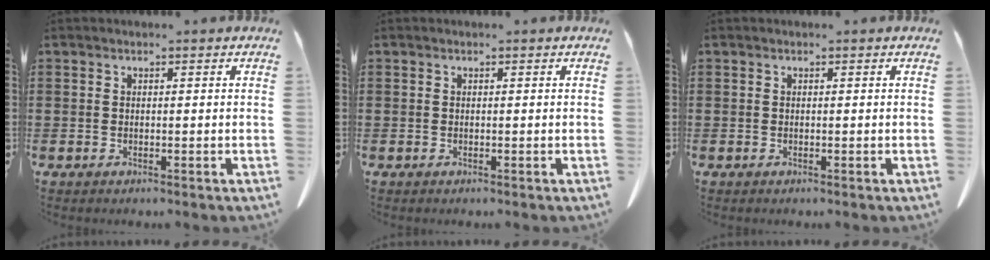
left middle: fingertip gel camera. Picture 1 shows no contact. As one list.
[{"total": 0.0}, {"total": 0.0}]